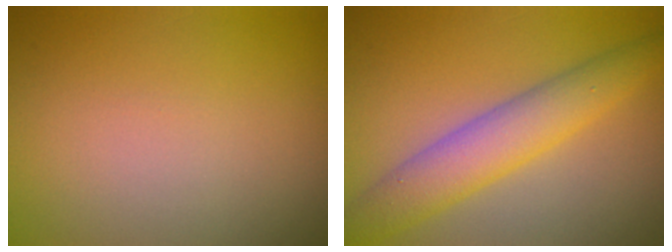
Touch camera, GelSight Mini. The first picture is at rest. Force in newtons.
{"total": 5.2, "press": 5.2, "slide": 0.0}